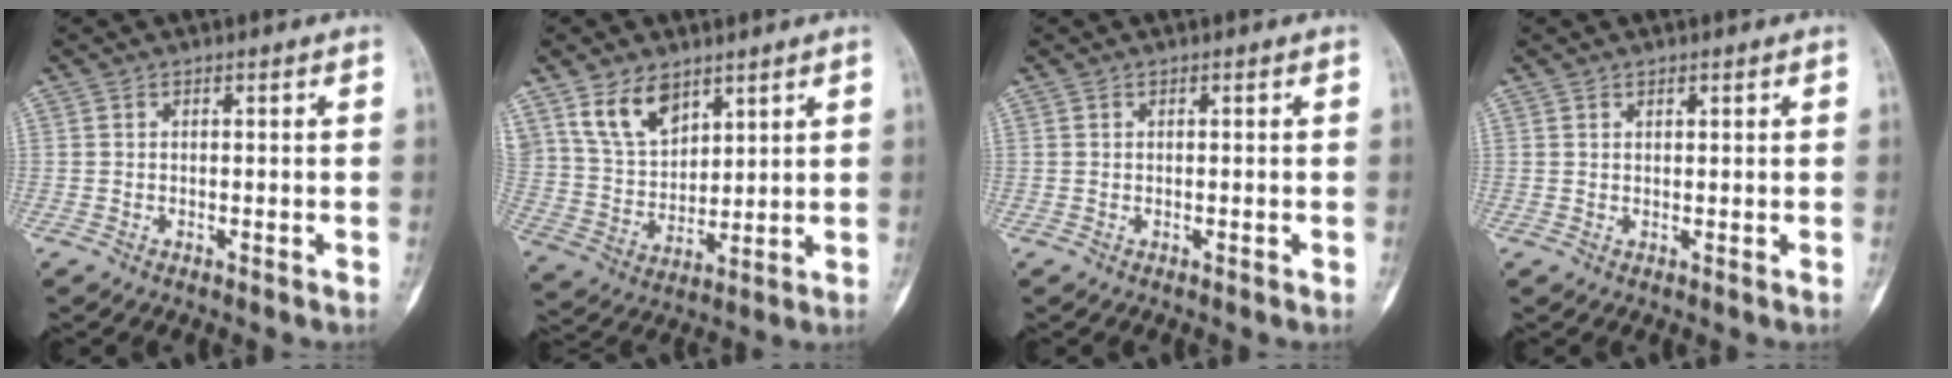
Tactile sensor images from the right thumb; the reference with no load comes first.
{"total": 10.4, "force": [6.4, 6.3, 5.2], "torque": [-0.071, -0.031, 0.136]}
{"total": 0.0}
{"total": 0.7, "force": [0.5, 0.5, 0.2], "torque": [0.007, -0.001, 0.005]}